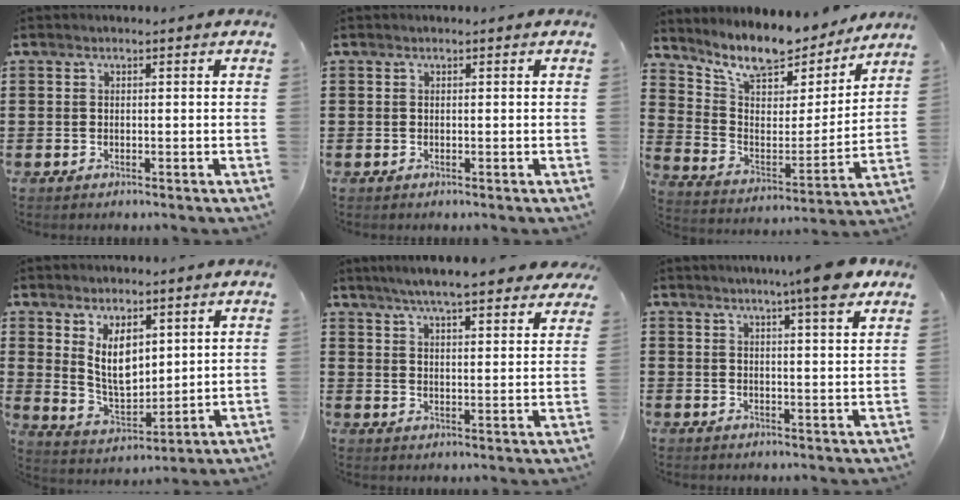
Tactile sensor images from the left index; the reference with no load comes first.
{"total": 0.0}
{"total": 9.7, "force": [8.6, 2.8, 3.5], "torque": [-0.096, -0.062, 0.147]}
{"total": 7.2, "force": [3.7, 4.0, 4.8], "torque": [-0.091, -0.013, 0.067]}
{"total": 6.1, "force": [5.6, 0.0, 2.3], "torque": [-0.067, -0.021, 0.098]}
{"total": 7.5, "force": [5.8, -0.1, 4.7], "torque": [-0.083, -0.017, 0.096]}